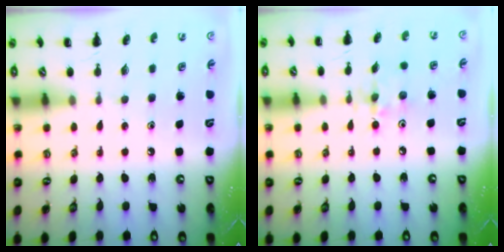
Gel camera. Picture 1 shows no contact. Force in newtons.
{"total": 4.1, "press": 4.1, "slide": 0.5}